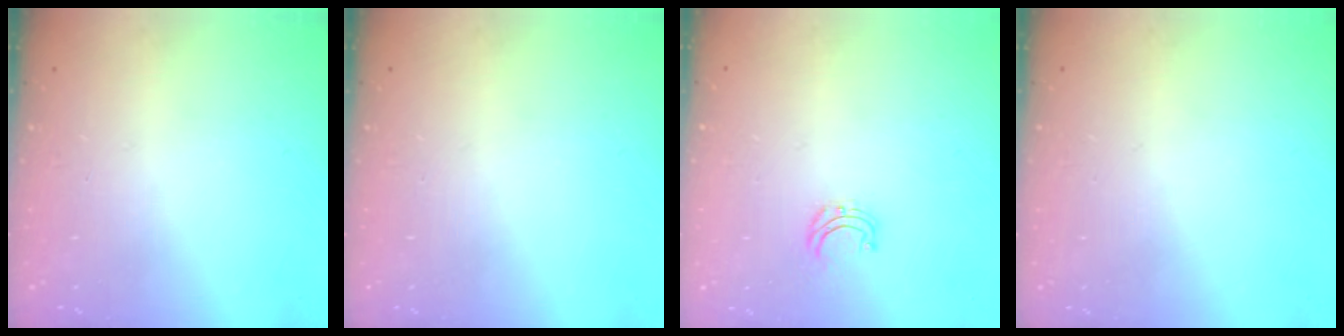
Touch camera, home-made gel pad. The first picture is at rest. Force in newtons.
{"total": 0.0}
{"total": 4.2, "press": 4.2, "slide": 0.4}
{"total": 0.0}